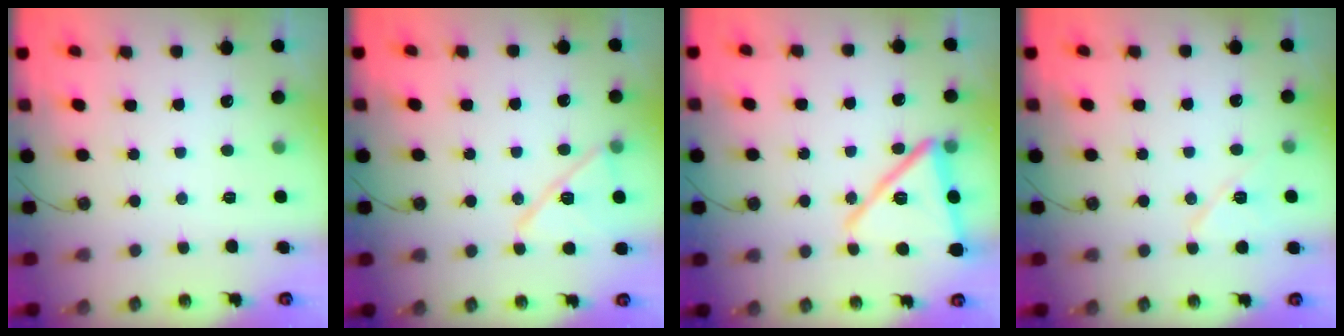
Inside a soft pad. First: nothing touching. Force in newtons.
{"total": 12.6, "press": 12.4, "slide": 2.3}
{"total": 17.2, "press": 16.5, "slide": 4.7}
{"total": 8.6, "press": 8.5, "slide": 1.2}